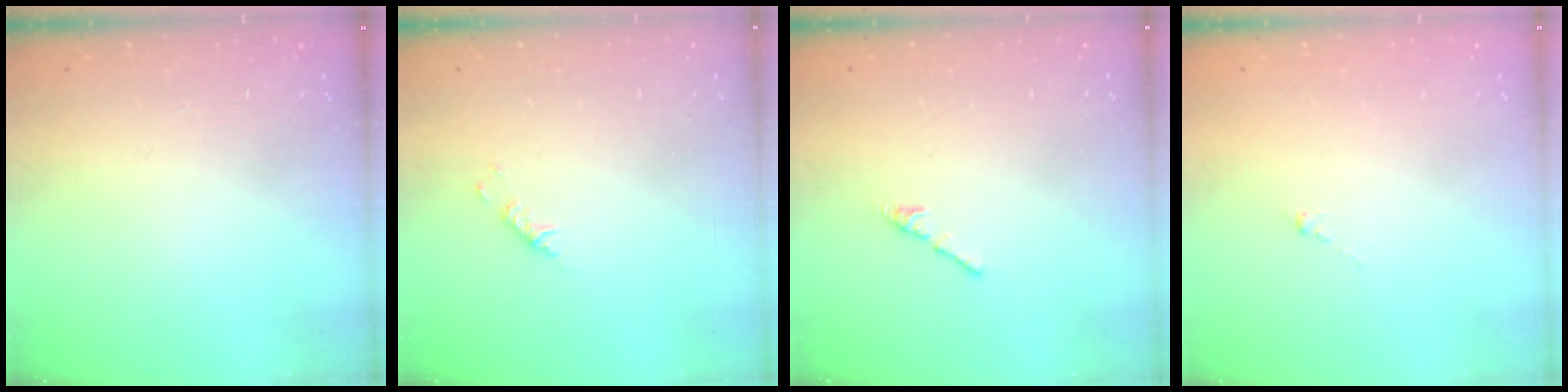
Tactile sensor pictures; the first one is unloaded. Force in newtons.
{"total": 2.9, "press": 2.9, "slide": 0.6}
{"total": 2.7, "press": 2.6, "slide": 0.8}
{"total": 0.5, "press": 0.3, "slide": 0.4}